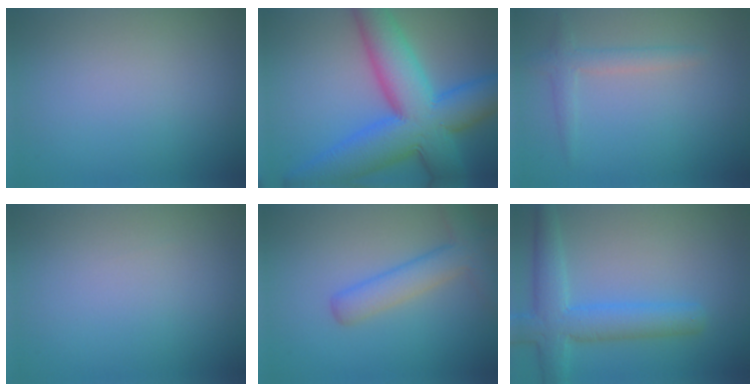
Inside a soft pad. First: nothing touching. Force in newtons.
{"total": 12.4, "press": 12.4, "slide": 0.2}
{"total": 2.0, "press": 2.0, "slide": 0.0}
{"total": 0.0}
{"total": 4.0, "press": 4.0, "slide": 0.2}
{"total": 5.4, "press": 5.4, "slide": 0.2}